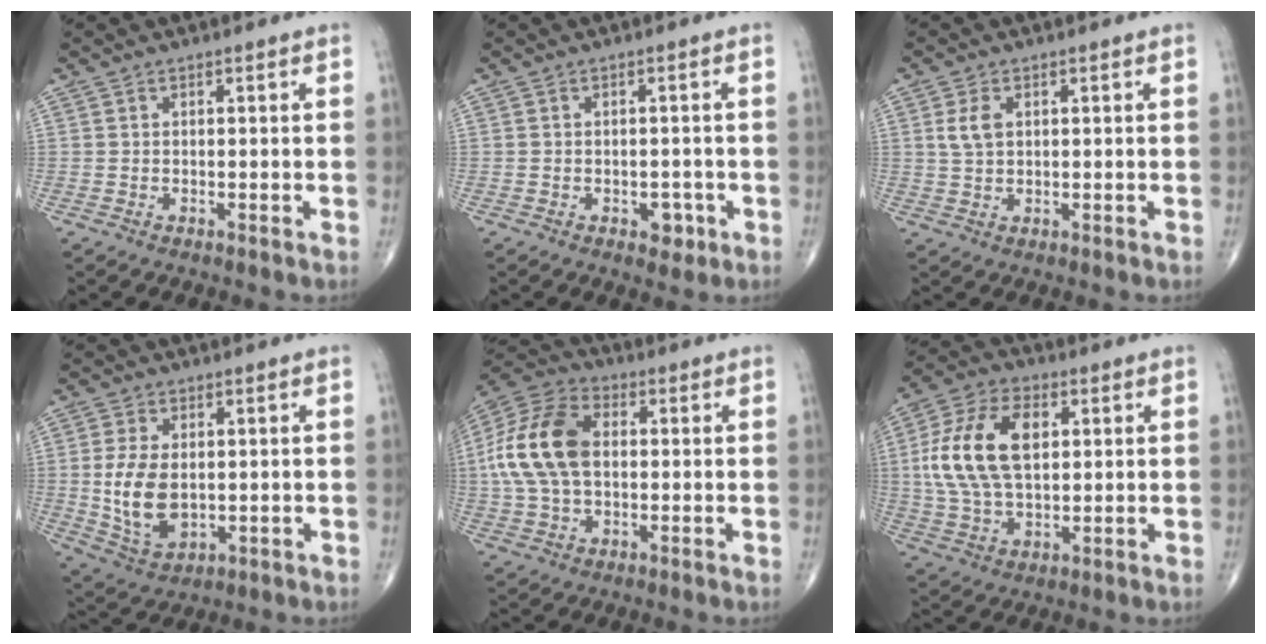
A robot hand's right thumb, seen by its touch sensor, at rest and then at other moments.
{"total": 3.0, "force": [-1.2, 2.0, 1.9], "torque": [-0.008, 0.004, -0.013]}
{"total": 3.6, "force": [1.0, 2.2, 2.6], "torque": [-0.053, 0.000, 0.021]}
{"total": 10.6, "force": [0.1, 6.4, 8.4], "torque": [-0.158, -0.011, 0.015]}
{"total": 16.6, "force": [1.2, 10.6, 12.7], "torque": [-0.253, 0.026, 0.017]}
{"total": 17.4, "force": [3.0, 10.2, 13.7], "torque": [-0.259, 0.008, 0.053]}